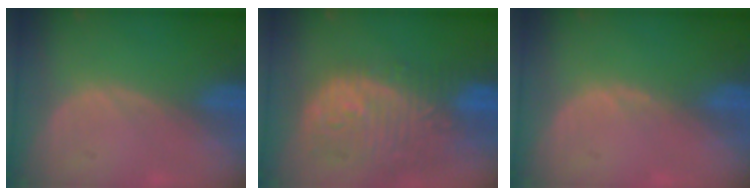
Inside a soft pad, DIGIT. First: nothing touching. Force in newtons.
{"total": 13.3, "press": 11.2, "slide": 7.1}
{"total": 0.6, "press": 0.5, "slide": 0.3}